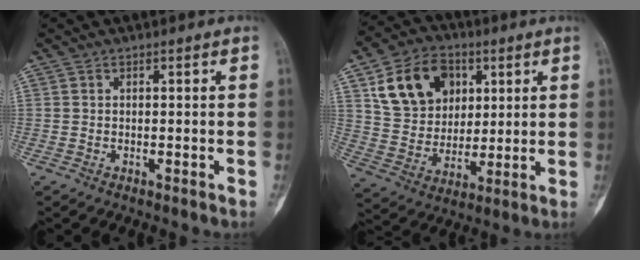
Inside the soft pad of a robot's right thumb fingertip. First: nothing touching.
{"total": 16.2, "force": [6.1, 12.2, 8.7], "torque": [-0.119, -0.008, 0.113]}